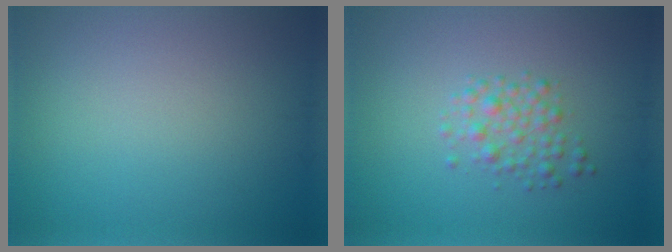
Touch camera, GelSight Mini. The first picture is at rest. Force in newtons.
{"total": 2.2, "press": 2.2, "slide": 0.1}